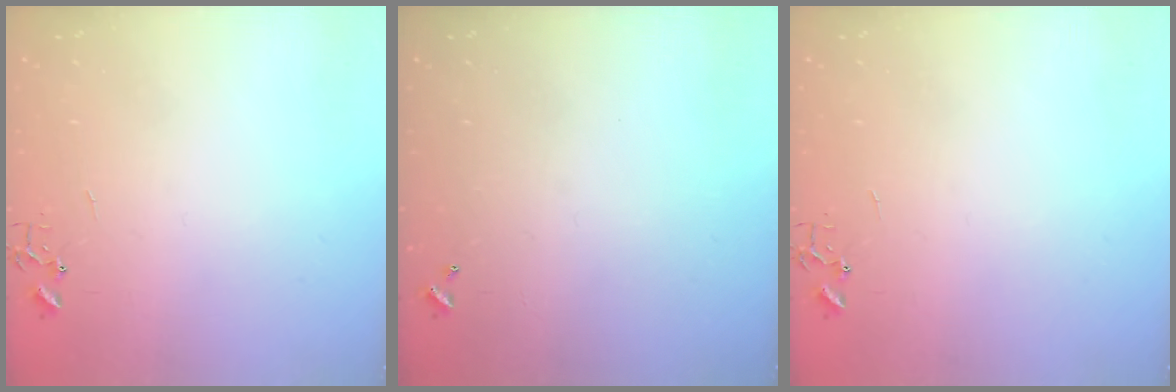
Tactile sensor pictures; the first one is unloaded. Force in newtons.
{"total": 0.0}
{"total": 0.0}